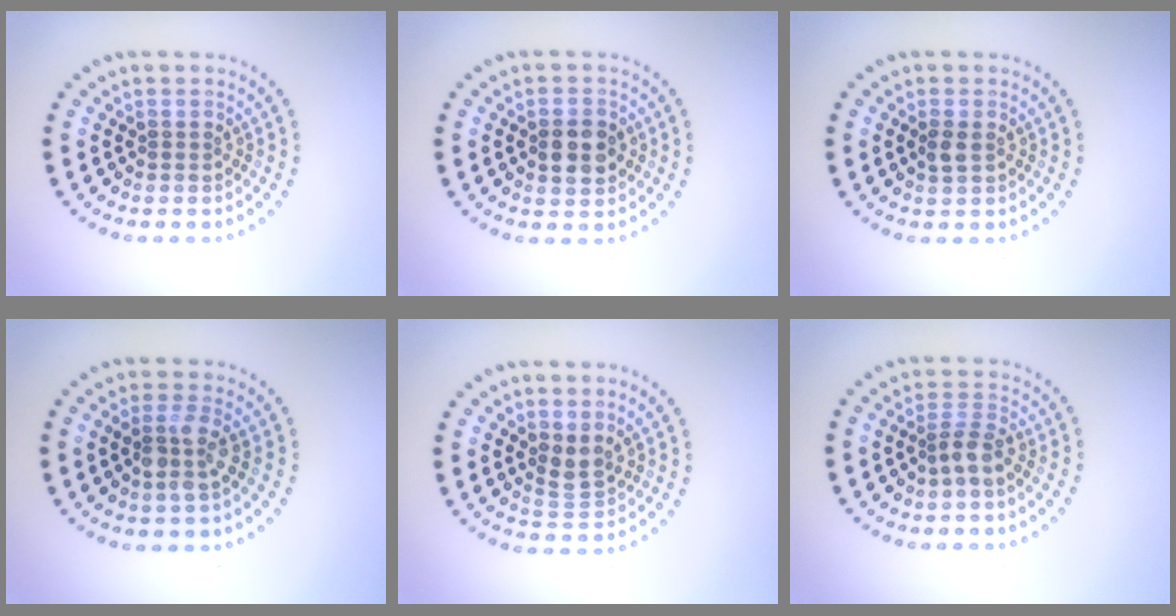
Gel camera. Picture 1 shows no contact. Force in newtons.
{"total": 3.3, "press": 3.3, "slide": 0.1}
{"total": 1.2, "press": 1.2, "slide": 0.1}
{"total": 2.6, "press": 2.2, "slide": 1.3}
{"total": 1.9, "press": 1.6, "slide": 1.0}
{"total": 2.0, "press": 1.6, "slide": 1.2}